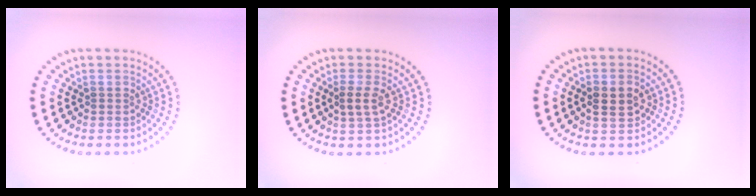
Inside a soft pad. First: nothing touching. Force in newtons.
{"total": 1.9, "press": 1.8, "slide": 0.7}
{"total": 2.7, "press": 2.7, "slide": 0.2}